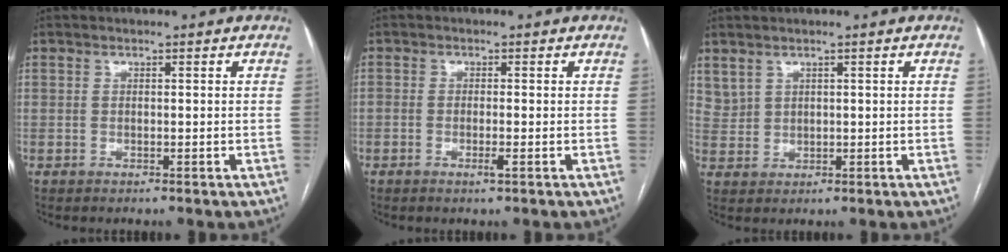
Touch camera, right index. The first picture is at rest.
{"total": 1.7, "force": [-0.8, 0.2, 1.5], "torque": [-0.025, -0.002, -0.013]}
{"total": 2.7, "force": [2.1, 1.5, 0.6], "torque": [-0.011, 0.002, 0.049]}